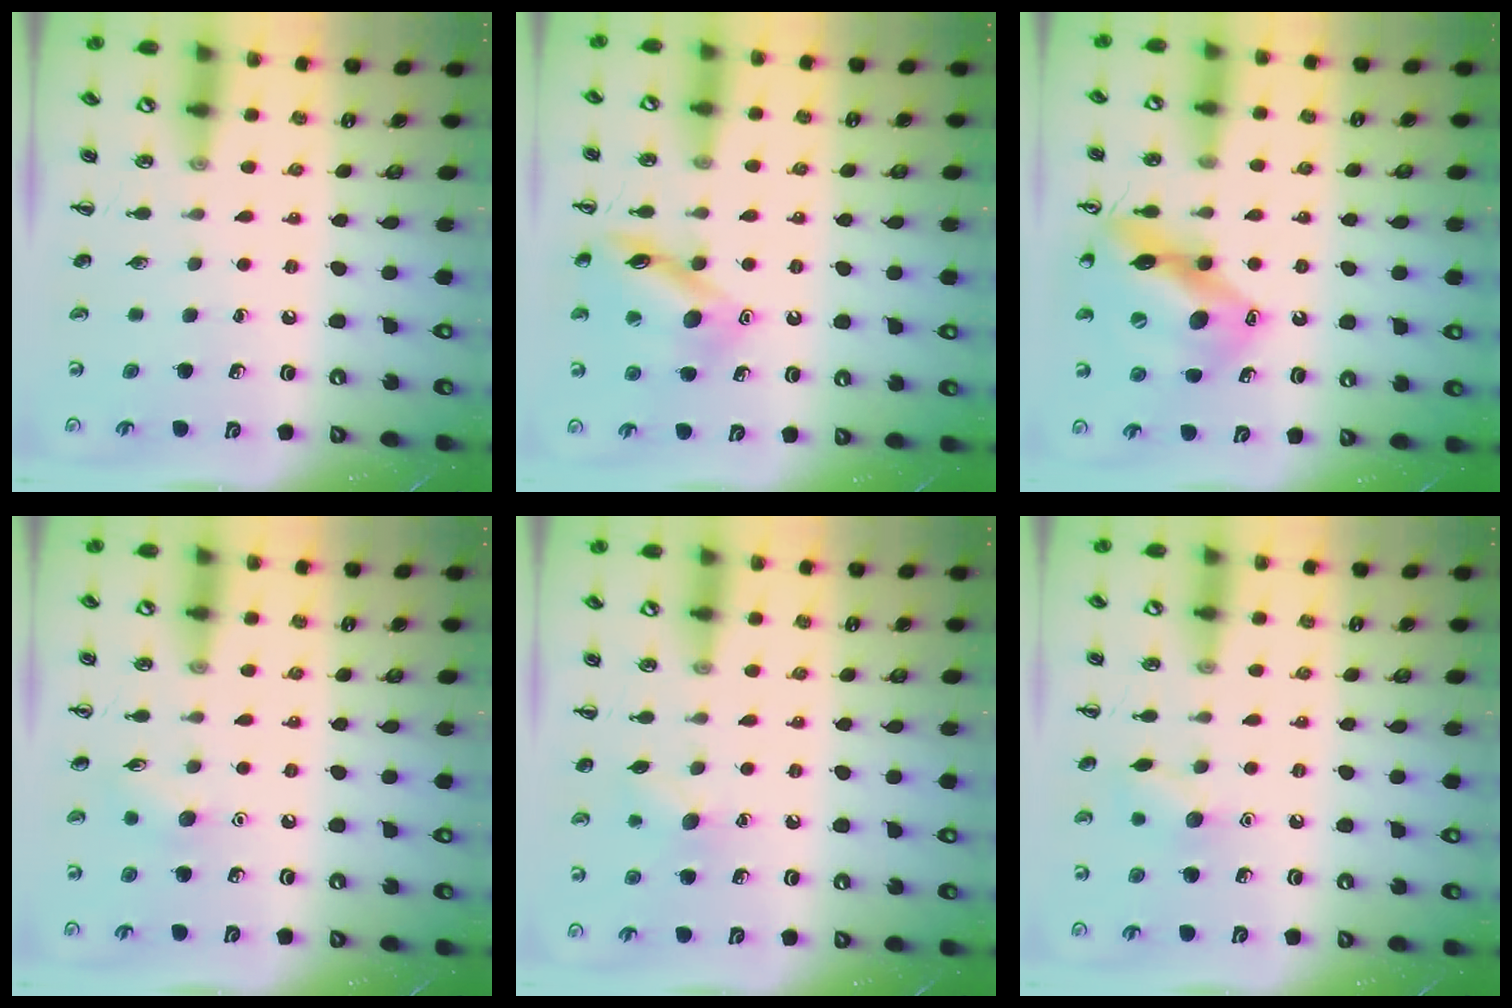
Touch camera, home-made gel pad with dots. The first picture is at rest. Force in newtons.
{"total": 14.0, "press": 13.9, "slide": 1.3}
{"total": 16.6, "press": 16.3, "slide": 3.1}
{"total": 6.3, "press": 6.1, "slide": 1.6}
{"total": 7.4, "press": 7.2, "slide": 1.8}
{"total": 7.1, "press": 7.0, "slide": 1.2}